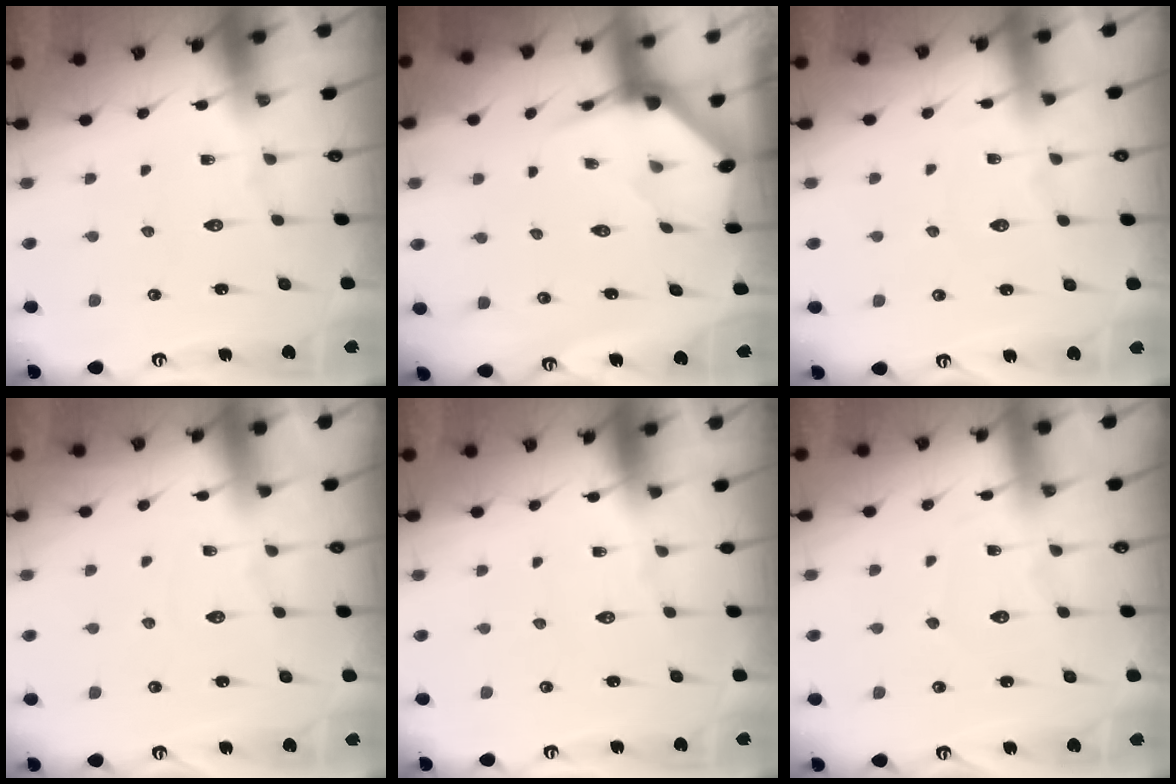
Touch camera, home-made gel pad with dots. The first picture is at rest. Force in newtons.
{"total": 3.2, "press": 3.2, "slide": 0.3}
{"total": 3.8, "press": 3.7, "slide": 0.4}
{"total": 2.6, "press": 2.6, "slide": 0.3}
{"total": 0.0}
{"total": 4.5, "press": 4.4, "slide": 0.7}